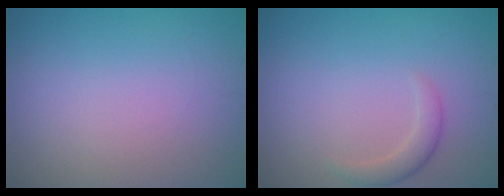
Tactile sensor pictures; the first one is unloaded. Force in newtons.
{"total": 1.7, "press": 1.7, "slide": 0.1}